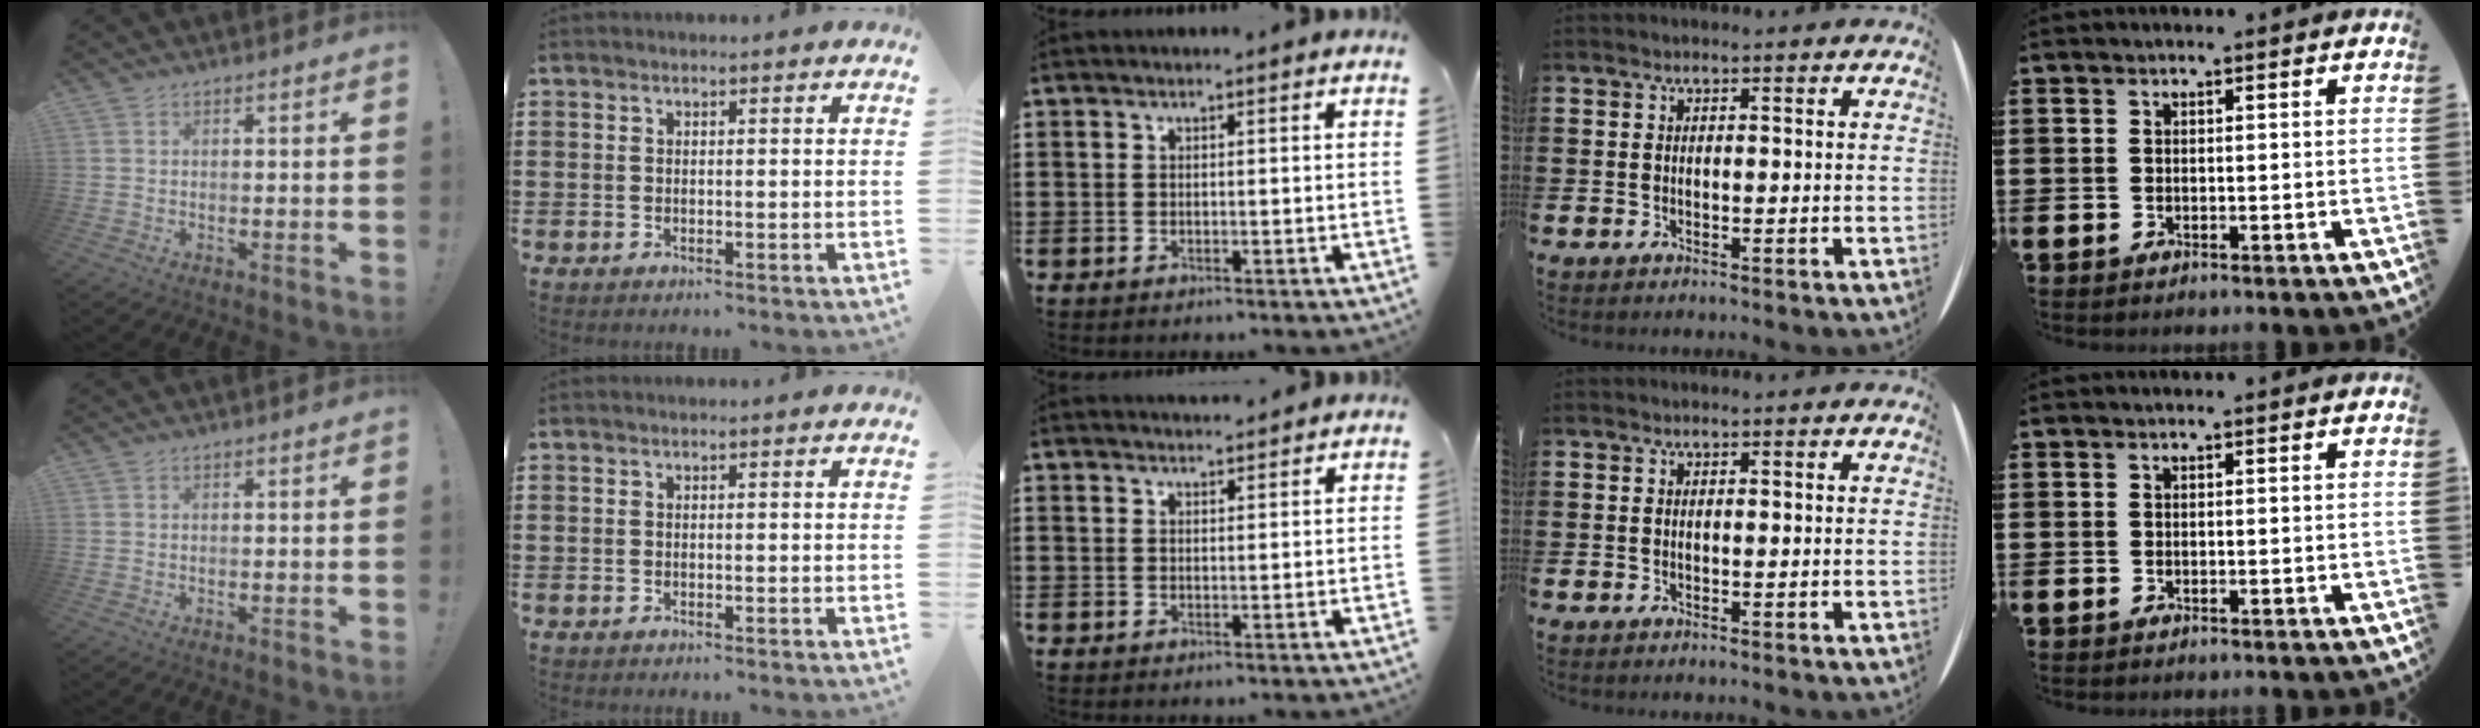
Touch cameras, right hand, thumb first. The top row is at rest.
{"middle": {"total": 1.4, "force": [1.3, 0.2, 0.0], "torque": [0.005, -0.003, 0.024]}}